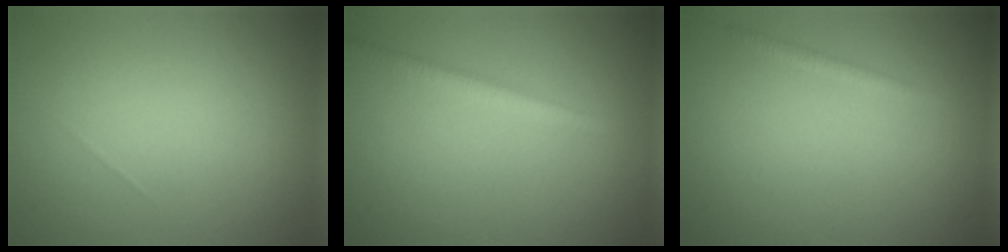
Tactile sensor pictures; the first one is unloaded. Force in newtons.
{"total": 2.1, "press": 2.1, "slide": 0.1}
{"total": 0.9, "press": 0.9, "slide": 0.1}